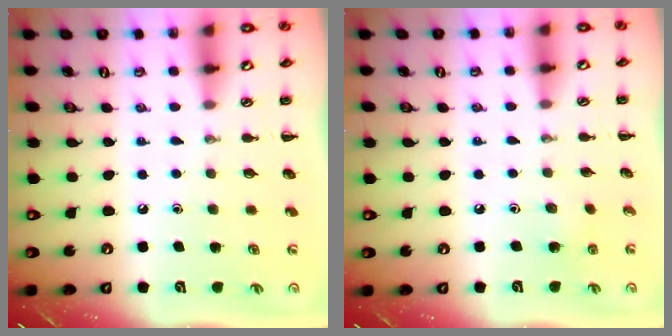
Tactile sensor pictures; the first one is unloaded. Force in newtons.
{"total": 1.5, "press": 1.4, "slide": 0.5}